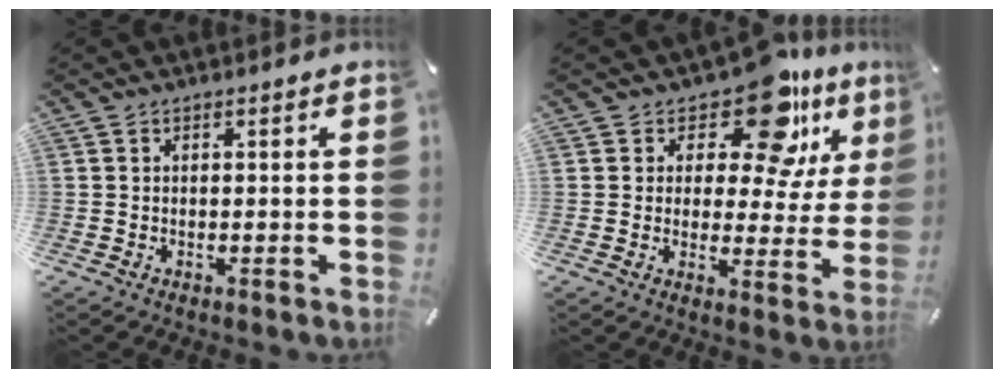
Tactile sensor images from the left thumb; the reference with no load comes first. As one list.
[{"total": 15.0, "force": [9.3, 6.9, 9.5], "torque": [-0.142, -0.059, 0.157]}]